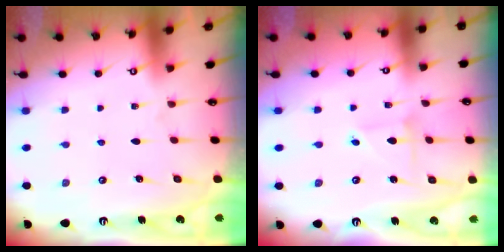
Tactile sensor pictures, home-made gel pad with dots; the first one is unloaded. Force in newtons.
{"total": 2.4, "press": 2.4, "slide": 0.2}